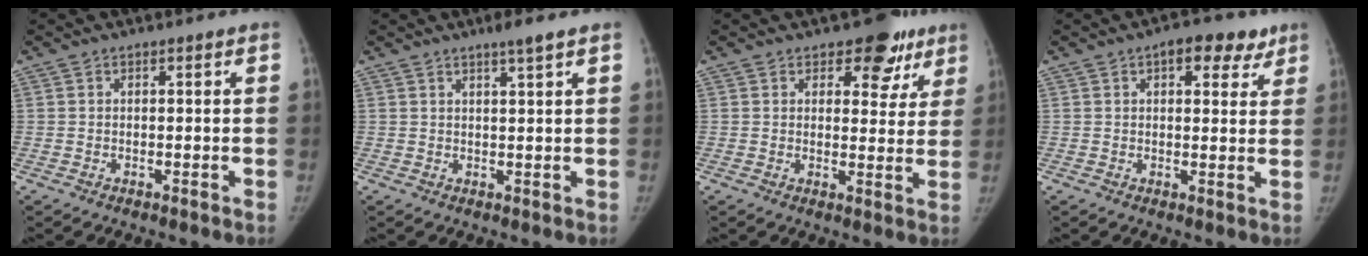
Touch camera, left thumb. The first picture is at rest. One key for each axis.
{"total": 3.0, "fx": 2.0, "fy": -0.2, "fz": 2.1, "tx": -0.040, "ty": -0.012, "tz": 0.037}
{"total": 8.6, "fx": 5.4, "fy": 5.2, "fz": 4.2, "tx": -0.002, "ty": -0.022, "tz": 0.066}
{"total": 8.1, "fx": 4.4, "fy": 4.2, "fz": 5.2, "tx": -0.036, "ty": -0.011, "tz": 0.052}